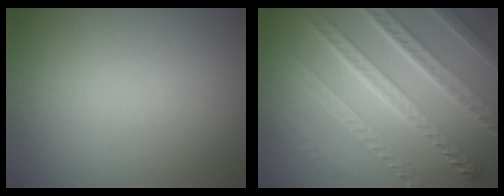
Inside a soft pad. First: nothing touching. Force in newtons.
{"total": 8.8, "press": 6.2, "slide": 6.2}